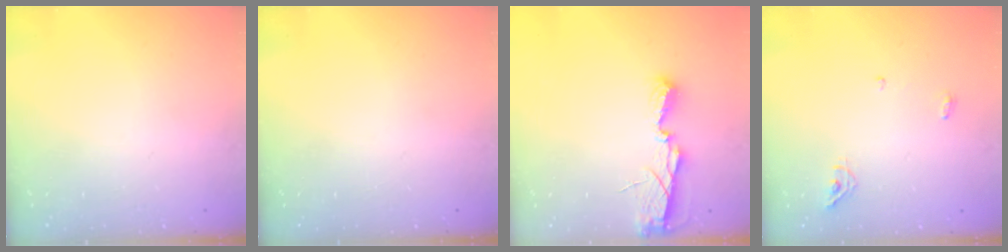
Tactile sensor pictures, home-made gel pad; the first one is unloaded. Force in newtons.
{"total": 0.0}
{"total": 6.3, "press": 6.2, "slide": 0.4}
{"total": 5.1, "press": 5.0, "slide": 0.8}